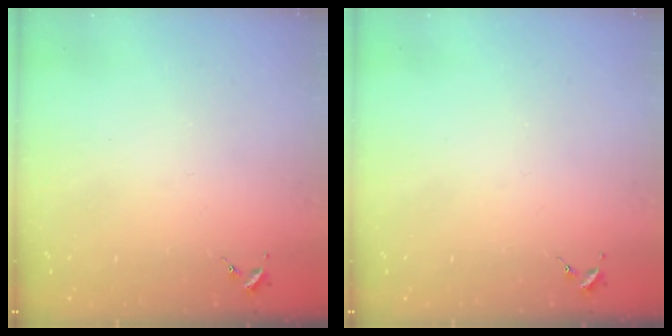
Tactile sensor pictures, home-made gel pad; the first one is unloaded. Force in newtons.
{"total": 0.0}